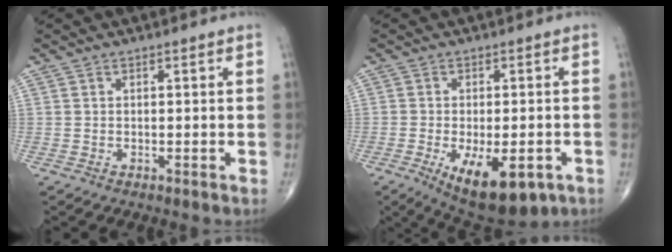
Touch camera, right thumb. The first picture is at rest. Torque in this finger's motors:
{"motor_torque": [-0.03, 0.52, -0.13, -0.23, 0.04]}